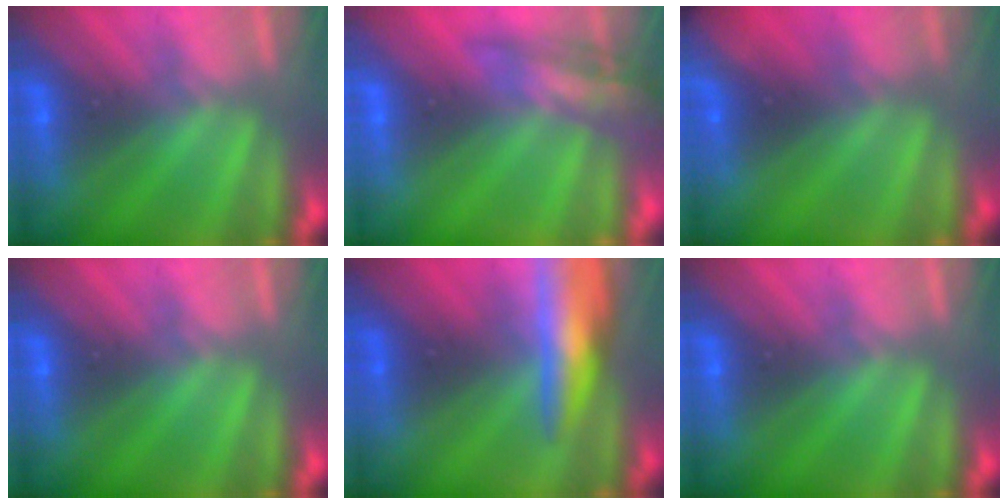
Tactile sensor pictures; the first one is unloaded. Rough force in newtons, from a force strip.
{"total": 2.5}
{"total": 7.0}
{"total": 0.0}
{"total": 8.9}
{"total": 0.0}